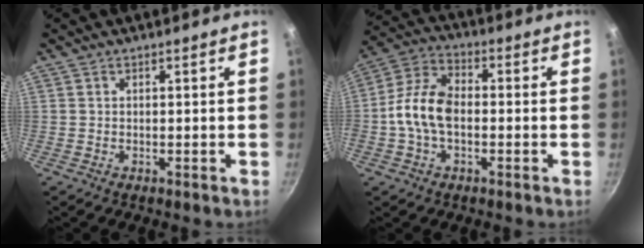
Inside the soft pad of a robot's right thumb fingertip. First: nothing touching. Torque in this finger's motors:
{"motor_torque": [2.31, 2.70, 1.54, -1.23, 0.76]}